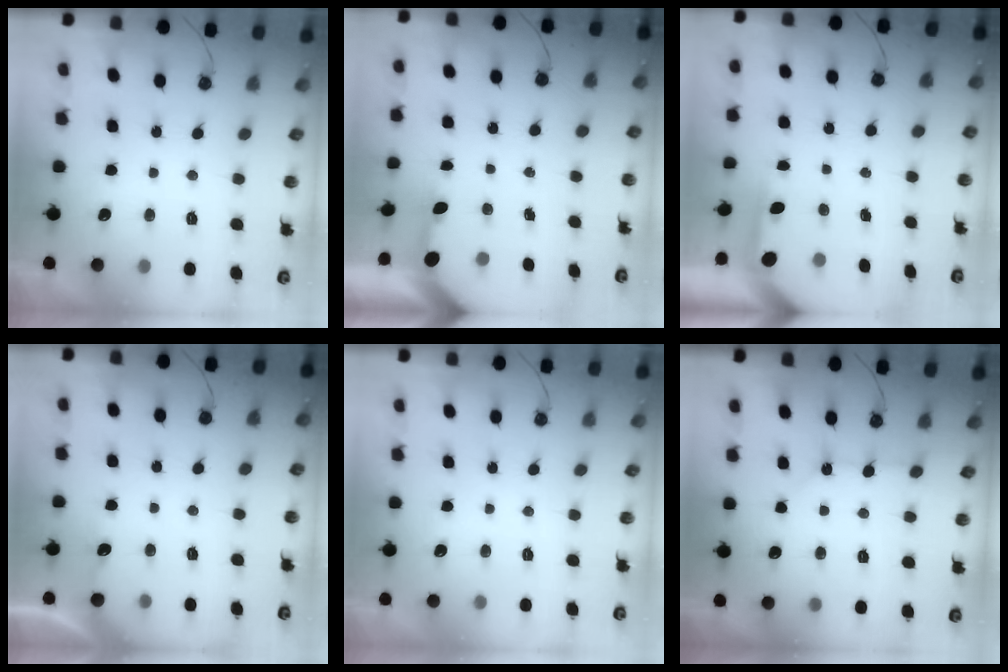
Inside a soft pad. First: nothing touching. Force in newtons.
{"total": 3.1, "press": 3.1, "slide": 0.2}
{"total": 3.7, "press": 3.6, "slide": 0.4}
{"total": 2.9, "press": 2.8, "slide": 0.4}
{"total": 0.0}
{"total": 1.5, "press": 1.5, "slide": 0.3}